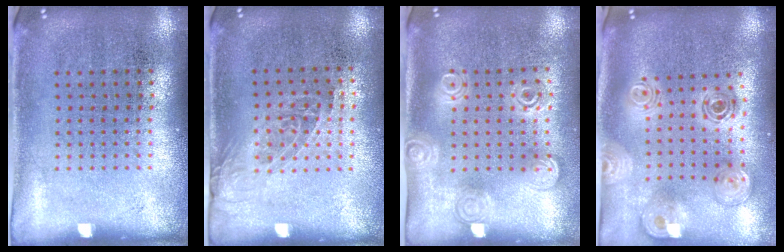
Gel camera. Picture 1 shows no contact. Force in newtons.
{"total": 1.3, "press": 1.0, "slide": 0.8}
{"total": 1.7, "press": 1.4, "slide": 1.0}
{"total": 1.7, "press": 1.5, "slide": 0.8}